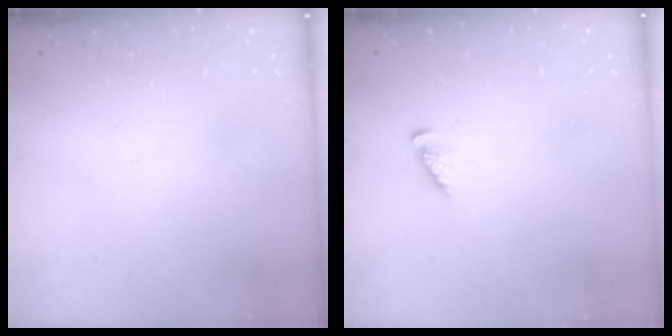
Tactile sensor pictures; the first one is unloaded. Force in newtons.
{"total": 2.1, "press": 2.1, "slide": 0.3}